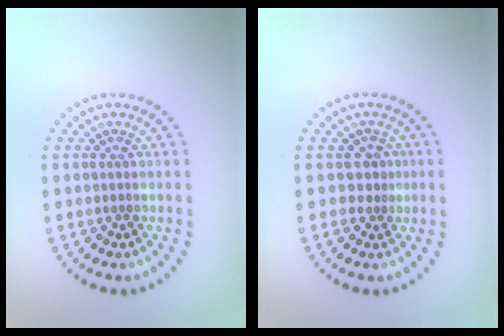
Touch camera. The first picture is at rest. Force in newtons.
{"total": 1.4, "press": 1.0, "slide": 1.0}